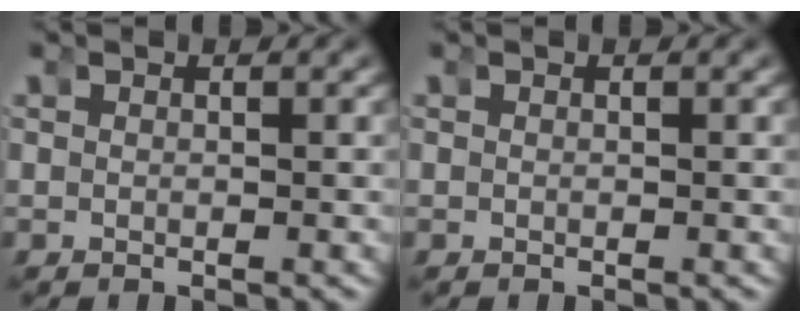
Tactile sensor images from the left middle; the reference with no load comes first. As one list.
[{"total": 0.0}]